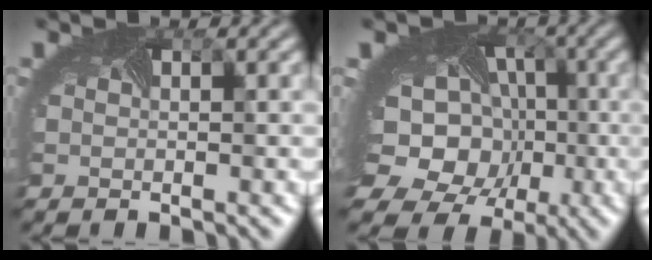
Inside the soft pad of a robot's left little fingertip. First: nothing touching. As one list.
[{"total": 14.6, "force": [-2.2, 12.2, 7.6], "torque": [-0.140, -0.018, -0.050]}]